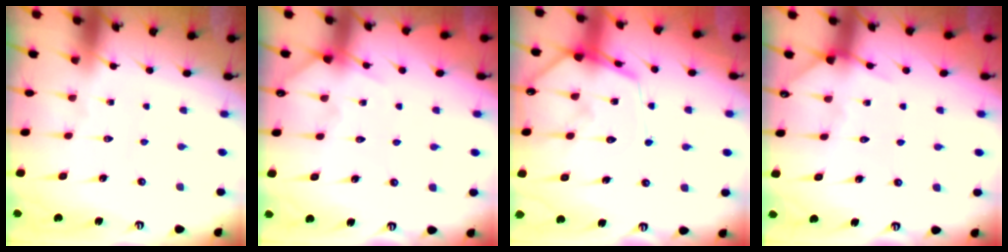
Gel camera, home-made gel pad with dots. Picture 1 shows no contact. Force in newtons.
{"total": 4.1, "press": 4.1, "slide": 0.5}
{"total": 14.6, "press": 14.6, "slide": 1.5}
{"total": 5.0, "press": 5.0, "slide": 0.5}